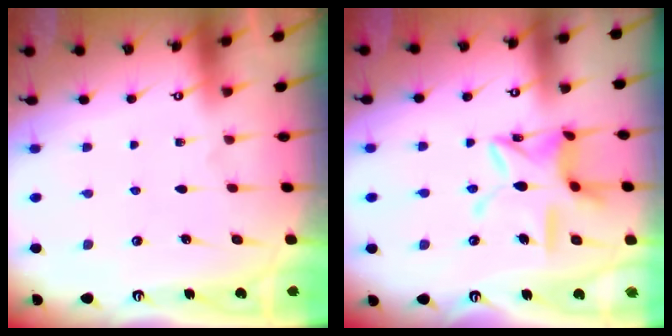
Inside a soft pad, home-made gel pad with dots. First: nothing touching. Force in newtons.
{"total": 12.9, "press": 12.8, "slide": 0.9}